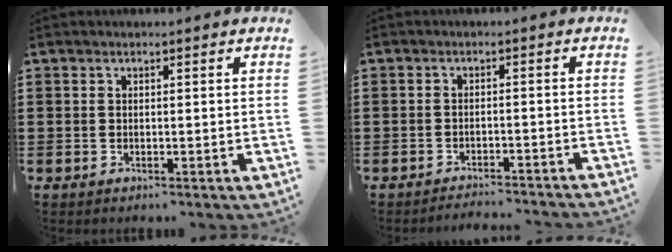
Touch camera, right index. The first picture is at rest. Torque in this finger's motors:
{"motor_torque": [-0.37, 0.76, -0.99, -0.08]}